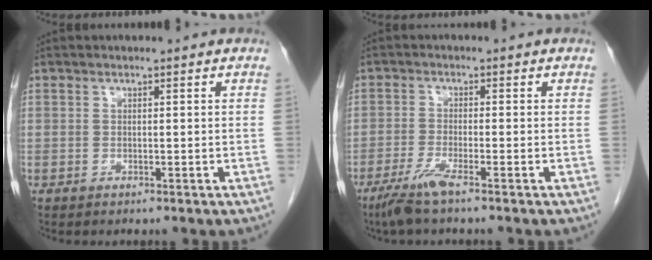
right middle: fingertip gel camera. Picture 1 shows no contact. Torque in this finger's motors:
{"motor_torque": [0.90, -0.46, 0.25, 0.06]}